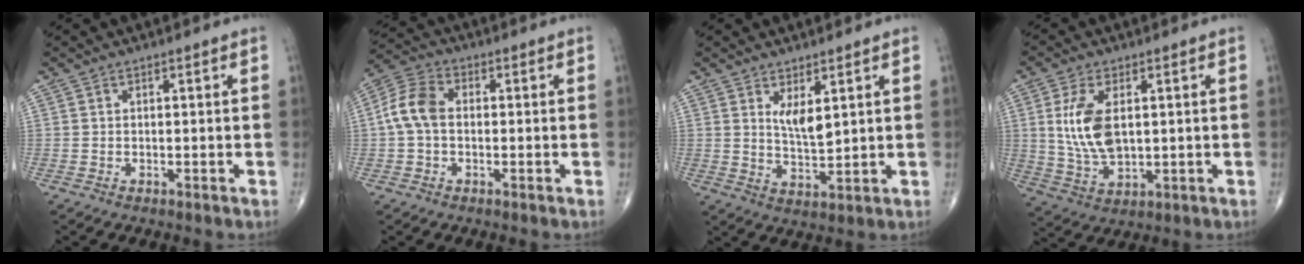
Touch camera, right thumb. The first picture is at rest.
{"total": 7.4, "force": [-0.1, 5.0, 5.5], "torque": [-0.113, 0.023, -0.011]}
{"total": 5.1, "force": [2.3, 1.9, 4.1], "torque": [-0.065, -0.026, 0.048]}
{"total": 10.4, "force": [1.8, 5.5, 8.6], "torque": [-0.173, -0.012, 0.043]}